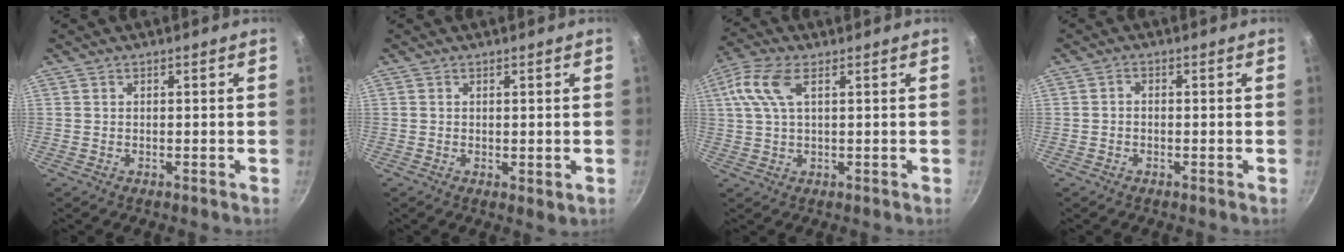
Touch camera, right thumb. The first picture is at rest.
{"total": 1.4, "force": [0.1, 0.6, 1.3], "torque": [-0.018, -0.008, 0.001]}
{"total": 8.0, "force": [2.7, 3.6, 6.6], "torque": [-0.144, 0.018, 0.048]}
{"total": 1.4, "force": [-0.5, 1.0, 0.8], "torque": [-0.015, 0.010, -0.012]}